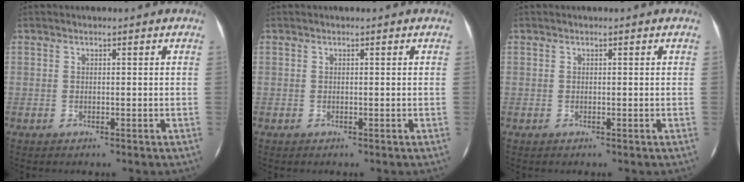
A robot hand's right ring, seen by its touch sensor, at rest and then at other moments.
{"total": 0.0}
{"total": 0.0}